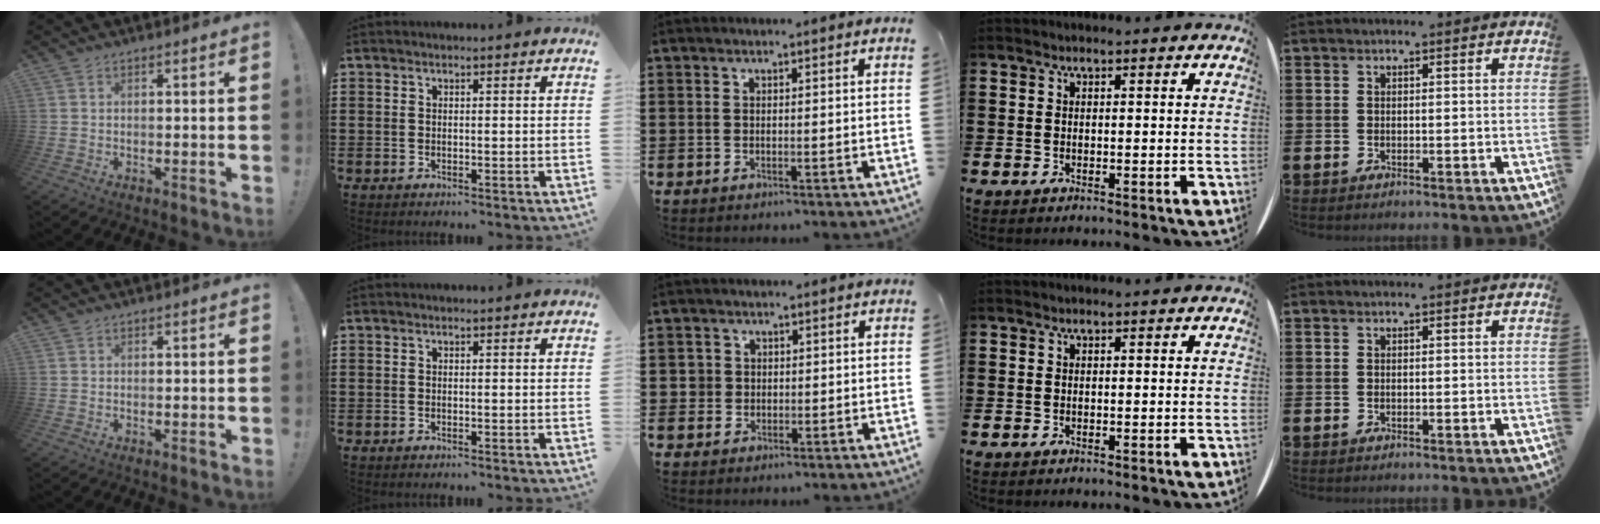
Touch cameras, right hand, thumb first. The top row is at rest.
{"middle": {"total": 2.3, "force": [0.1, 2.2, 0.4], "torque": [-0.018, 0.010, -0.003]}}